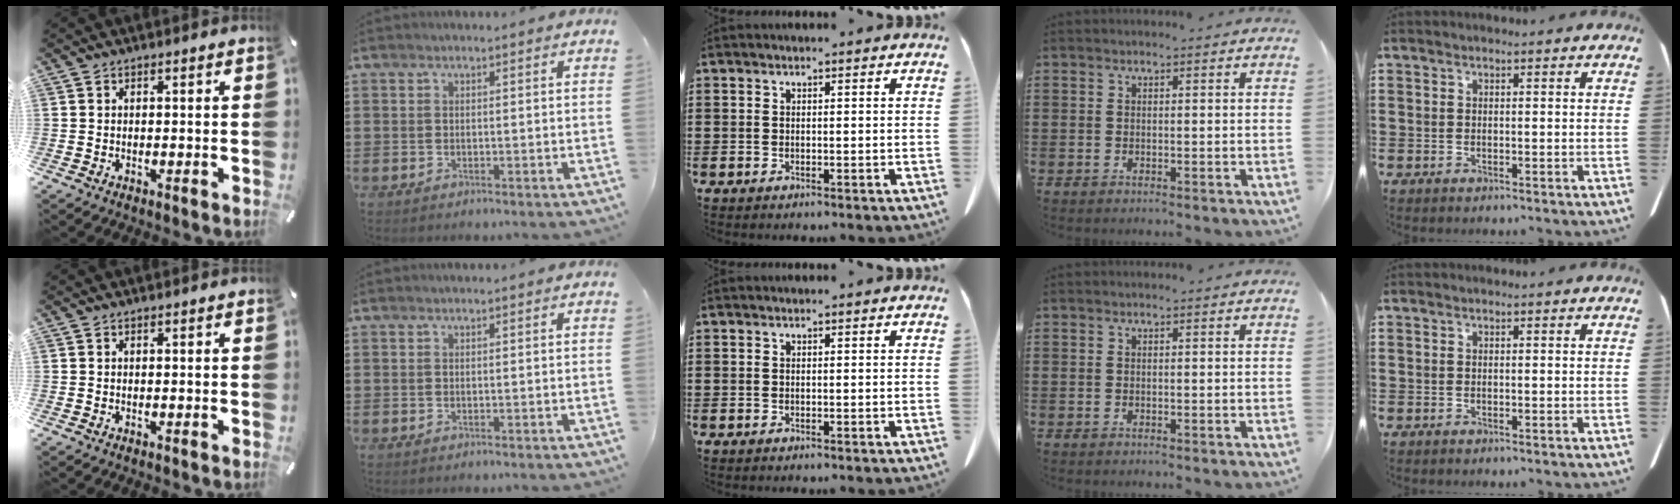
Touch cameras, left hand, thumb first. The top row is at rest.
{}